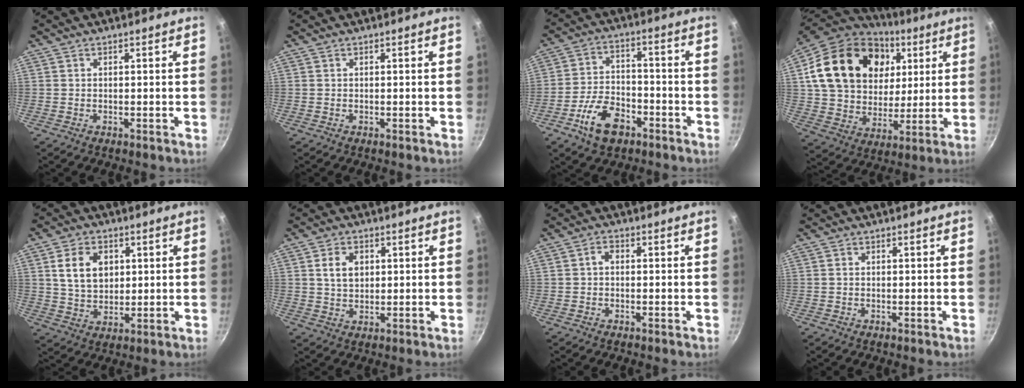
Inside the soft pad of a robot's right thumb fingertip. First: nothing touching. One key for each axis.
{"total": 0.0}
{"total": 10.6, "fx": -5.6, "fy": 6.3, "fz": 6.5, "tx": -0.101, "ty": 0.037, "tz": -0.103}
{"total": 27.4, "fx": 8.7, "fy": 19.8, "fz": 16.9, "tx": -0.286, "ty": 0.000, "tz": 0.154}
{"total": 9.2, "fx": 2.4, "fy": 6.6, "fz": 5.9, "tx": -0.086, "ty": -0.007, "tz": 0.046}
{"total": 5.3, "fx": 1.4, "fy": 3.8, "fz": 3.4, "tx": -0.045, "ty": -0.003, "tz": 0.026}
{"total": 1.7, "fx": -0.1, "fy": 1.3, "fz": 1.2, "tx": -0.018, "ty": 0.008, "tz": -0.003}
{"total": 0.0}